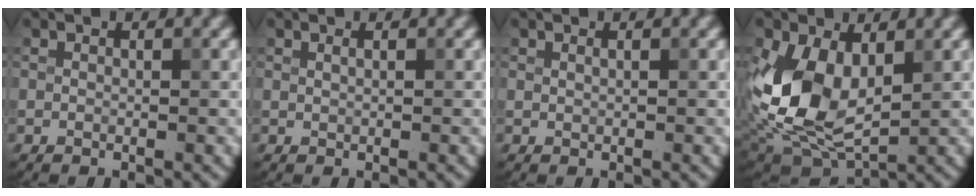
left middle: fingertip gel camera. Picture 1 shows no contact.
{"total": 0.0}
{"total": 0.0}
{"total": 9.8, "force": [1.0, 6.1, 7.5], "torque": [-0.177, -0.010, 0.020]}